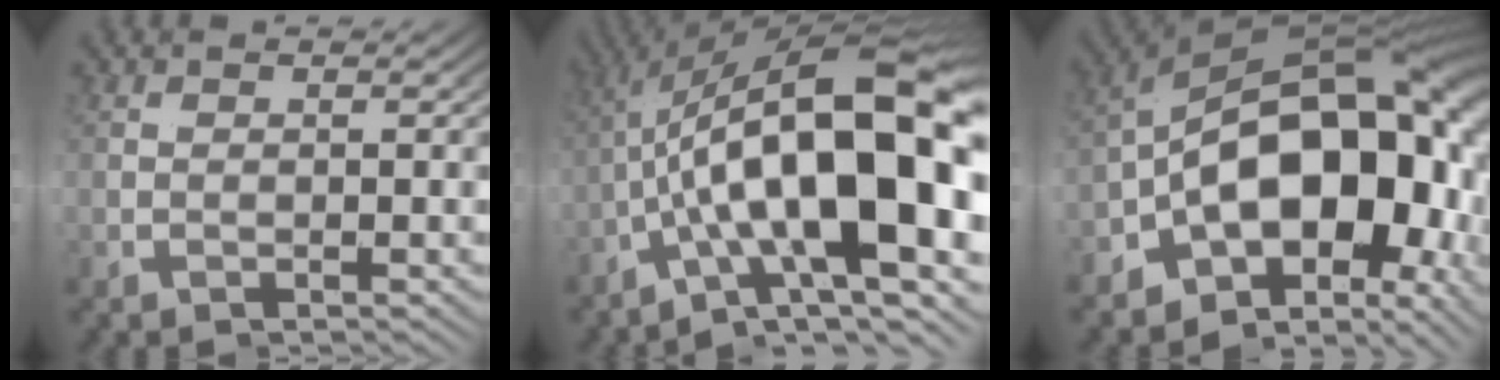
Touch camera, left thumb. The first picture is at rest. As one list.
[{"total": 17.5, "force": [-1.5, 7.4, 15.8], "torque": [-0.252, -0.002, -0.031]}, {"total": 19.8, "force": [-1.0, 11.3, 16.2], "torque": [-0.255, 0.004, -0.032]}]